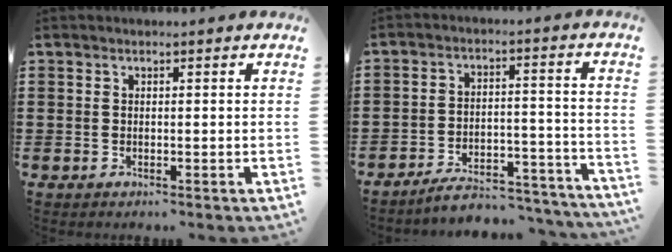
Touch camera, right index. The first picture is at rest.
{"total": 5.4, "force": [-5.1, 0.8, 1.8], "torque": [-0.027, 0.001, -0.097]}